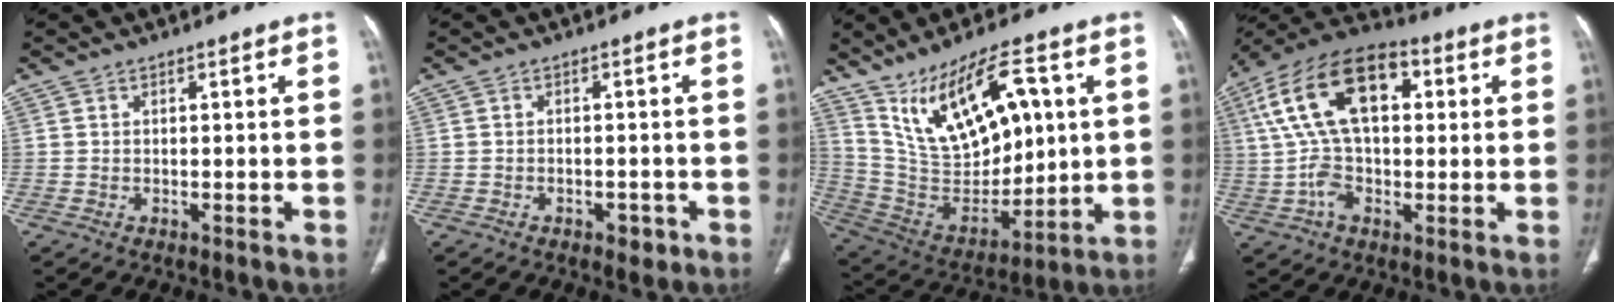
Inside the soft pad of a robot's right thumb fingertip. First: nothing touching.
{"total": 2.3, "force": [-1.3, 1.4, 1.3], "torque": [-0.012, 0.007, -0.012]}
{"total": 20.4, "force": [7.5, 9.9, 16.2], "torque": [-0.250, -0.018, 0.157]}
{"total": 19.8, "force": [4.7, 11.3, 15.6], "torque": [-0.272, 0.022, 0.071]}